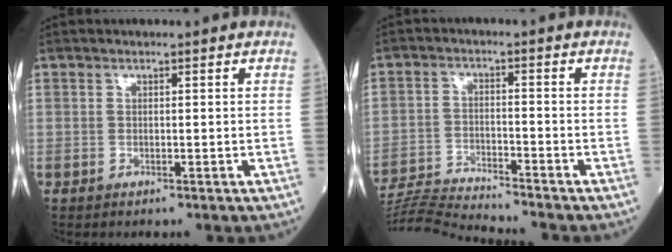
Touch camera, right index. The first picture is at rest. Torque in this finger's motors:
{"motor_torque": [-2.14, 0.00, -1.05, -0.21]}